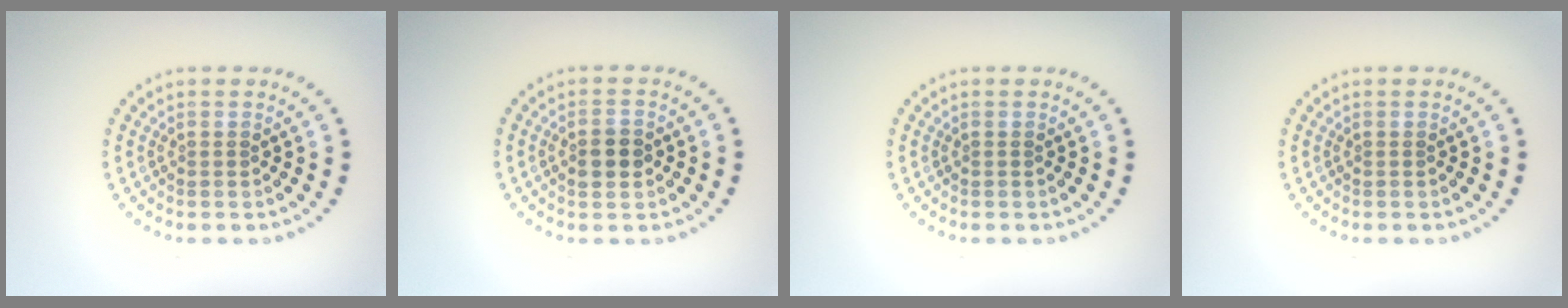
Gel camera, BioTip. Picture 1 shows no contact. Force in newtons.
{"total": 2.7, "press": 2.7, "slide": 0.1}
{"total": 0.0}
{"total": 0.0}